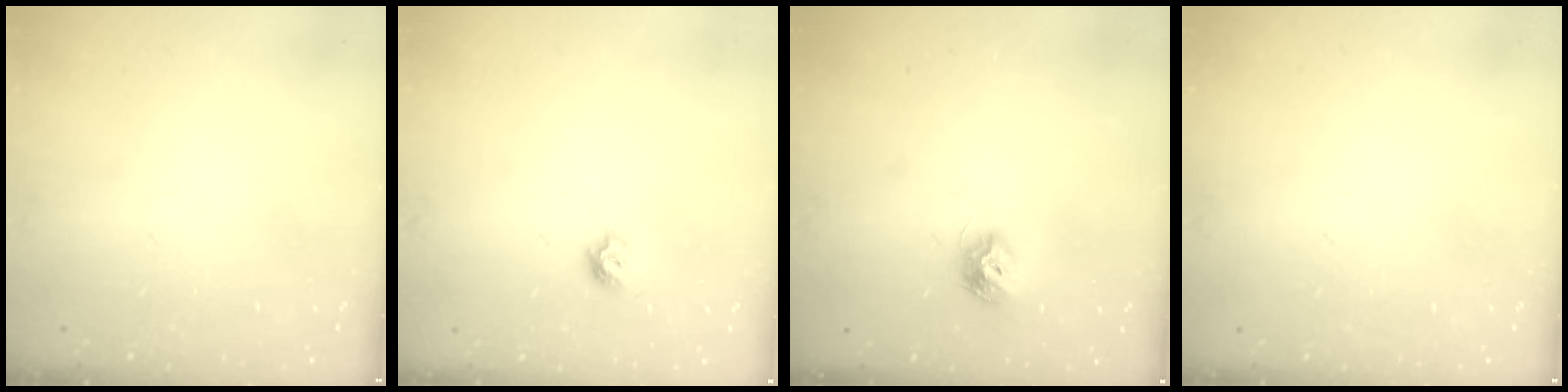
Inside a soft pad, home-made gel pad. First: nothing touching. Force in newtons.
{"total": 5.1, "press": 5.1, "slide": 0.6}
{"total": 8.0, "press": 8.0, "slide": 0.5}
{"total": 0.8, "press": 0.8, "slide": 0.0}